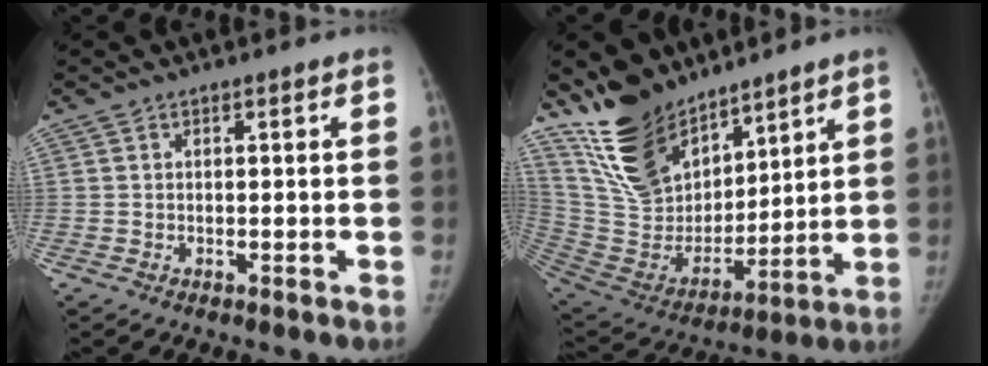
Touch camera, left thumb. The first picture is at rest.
{"total": 20.7, "force": [15.2, 10.5, 9.3], "torque": [-0.125, -0.082, 0.293]}